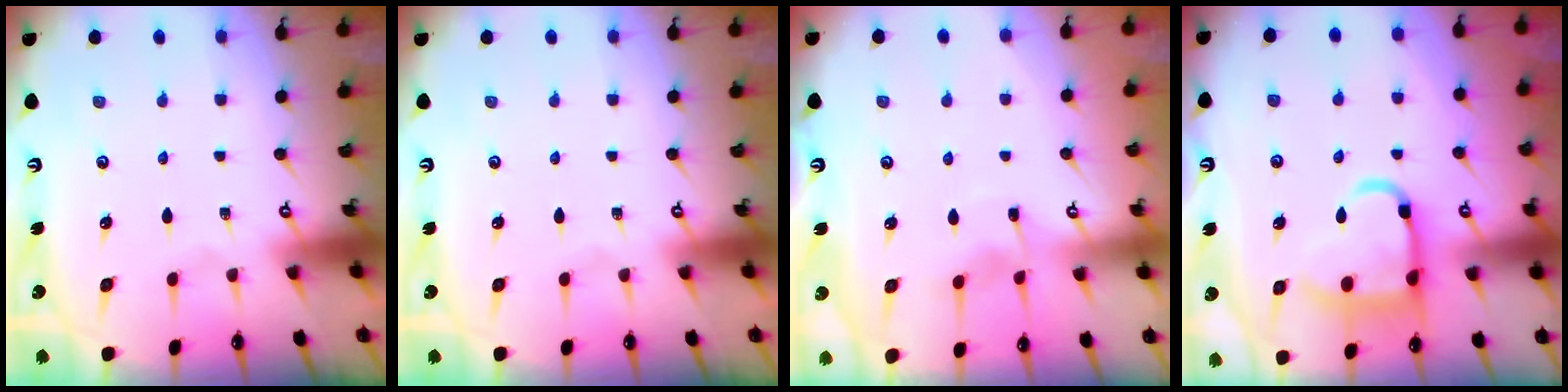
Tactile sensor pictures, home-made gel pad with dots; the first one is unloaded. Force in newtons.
{"total": 0.0}
{"total": 4.7, "press": 4.7, "slide": 0.5}
{"total": 12.4, "press": 12.4, "slide": 1.1}